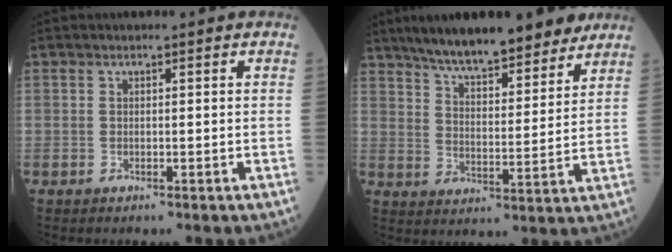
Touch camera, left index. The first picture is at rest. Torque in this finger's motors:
{"motor_torque": [0.42, -0.71, 0.52, 0.10]}